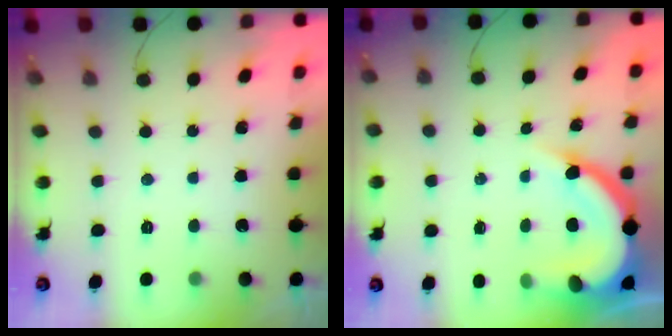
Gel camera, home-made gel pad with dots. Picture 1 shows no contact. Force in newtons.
{"total": 14.3, "press": 14.3, "slide": 1.3}